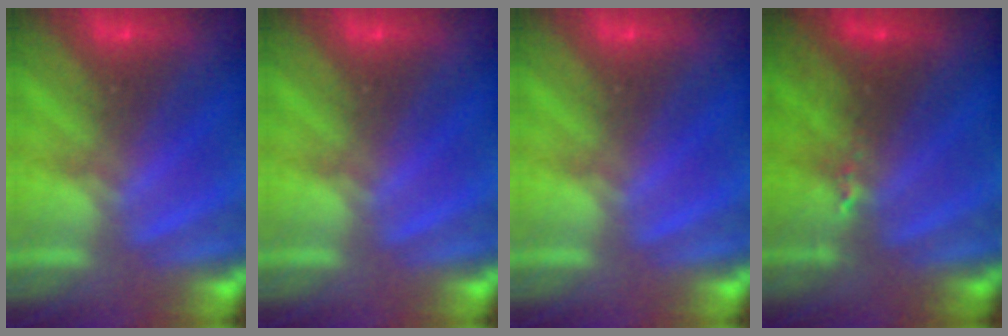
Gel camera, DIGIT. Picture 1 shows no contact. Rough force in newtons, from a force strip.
{"total": 0.0}
{"total": 0.0}
{"total": 2.4}